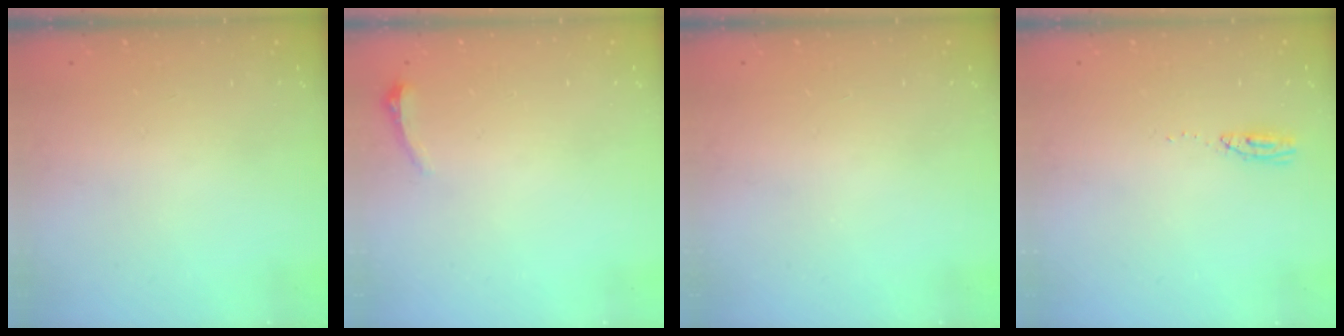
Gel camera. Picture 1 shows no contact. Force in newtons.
{"total": 4.2, "press": 3.9, "slide": 1.7}
{"total": 0.0}
{"total": 3.6, "press": 3.4, "slide": 1.3}